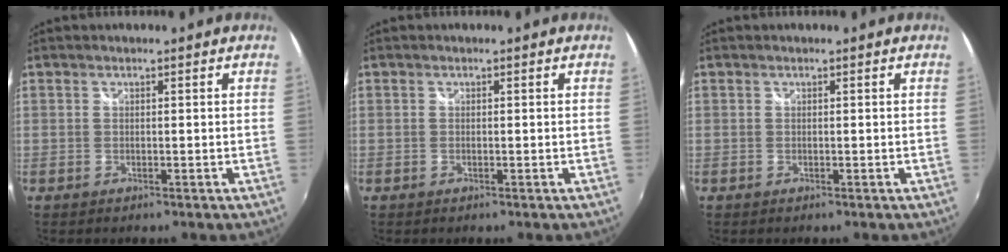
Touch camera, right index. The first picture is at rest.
{"total": 0.0}
{"total": 0.0}